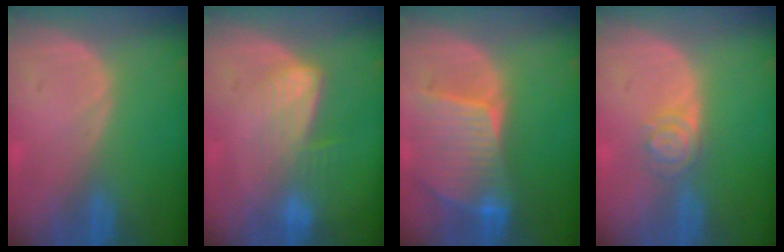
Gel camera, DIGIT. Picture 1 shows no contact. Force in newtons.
{"total": 7.1, "press": 6.0, "slide": 3.9}
{"total": 9.3, "press": 8.1, "slide": 4.4}
{"total": 3.8, "press": 3.5, "slide": 1.6}